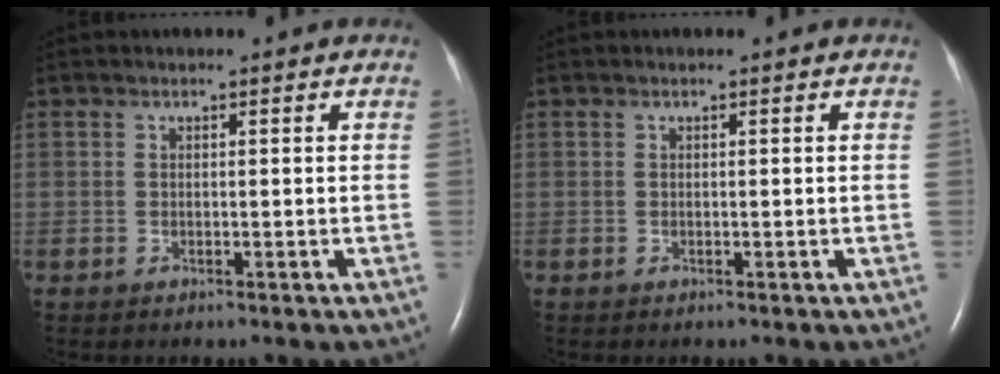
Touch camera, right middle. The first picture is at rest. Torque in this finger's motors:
{"motor_torque": [-0.02, 0.04, 0.00, 0.01]}